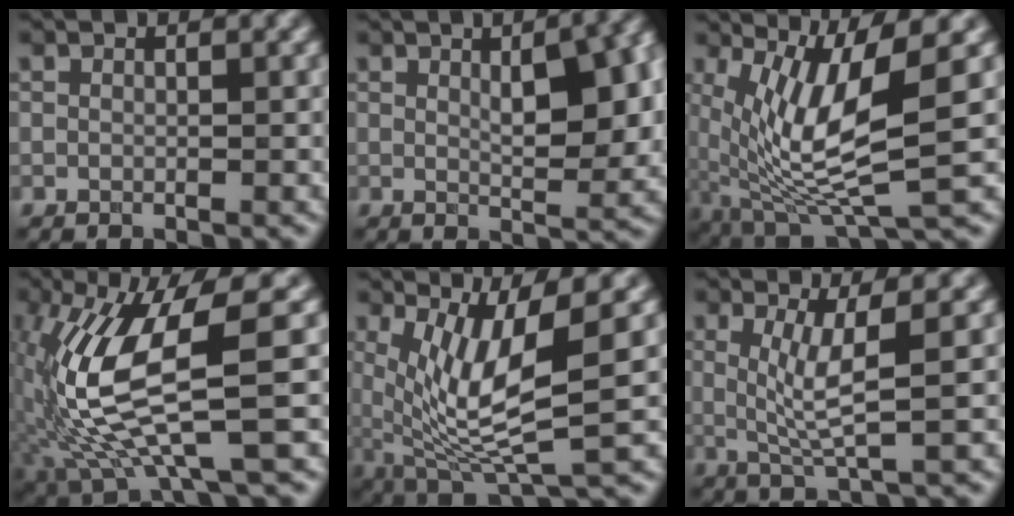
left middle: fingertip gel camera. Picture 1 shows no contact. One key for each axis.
{"total": 8.3, "fx": 1.3, "fy": 3.0, "fz": 7.6, "tx": -0.097, "ty": 0.007, "tz": 0.027}
{"total": 9.4, "fx": 1.2, "fy": 2.5, "fz": 9.0, "tx": -0.176, "ty": -0.015, "tz": 0.032}
{"total": 11.1, "fx": -0.7, "fy": 2.7, "fz": 10.7, "tx": -0.223, "ty": -0.011, "tz": 0.000}
{"total": 7.9, "fx": 1.2, "fy": 2.3, "fz": 7.5, "tx": -0.146, "ty": -0.015, "tz": 0.034}
{"total": 3.9, "fx": 0.5, "fy": 0.6, "fz": 3.9, "tx": -0.085, "ty": -0.005, "tz": 0.020}